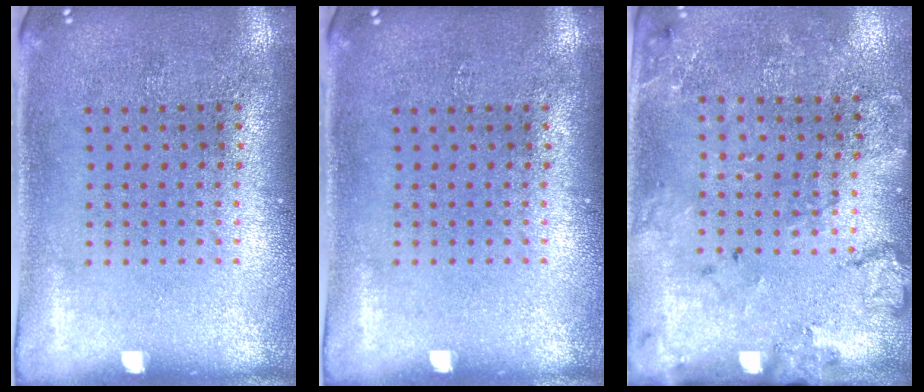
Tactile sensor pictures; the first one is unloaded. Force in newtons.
{"total": 0.0}
{"total": 1.7, "press": 1.6, "slide": 0.8}